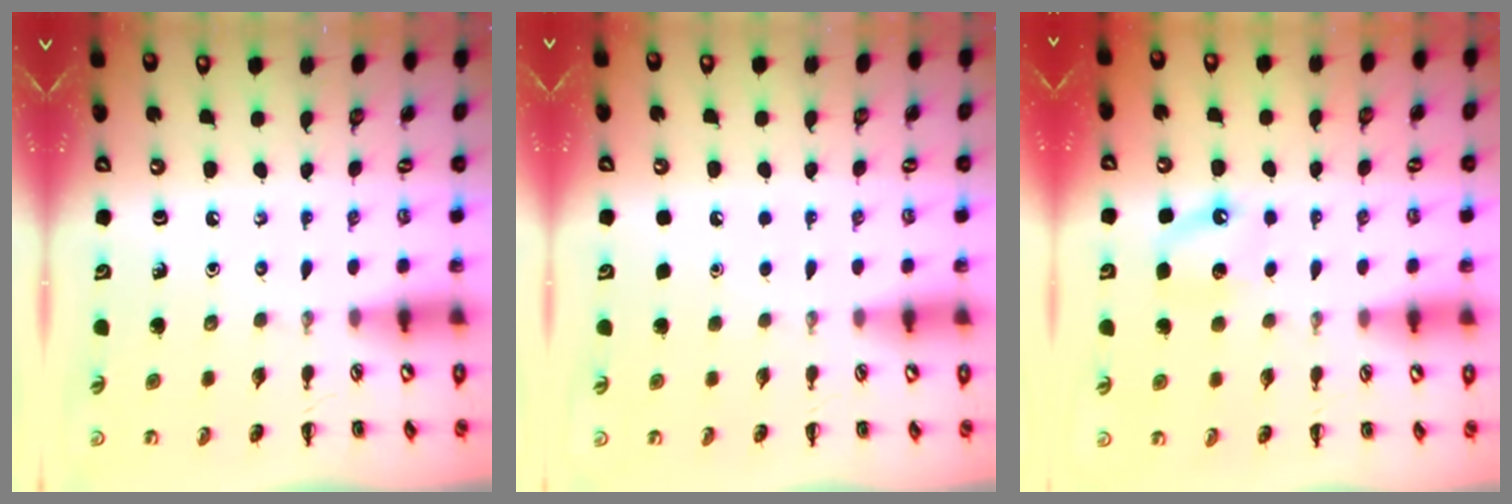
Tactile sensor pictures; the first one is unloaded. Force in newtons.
{"total": 1.6, "press": 1.6, "slide": 0.1}
{"total": 6.0, "press": 5.7, "slide": 1.8}